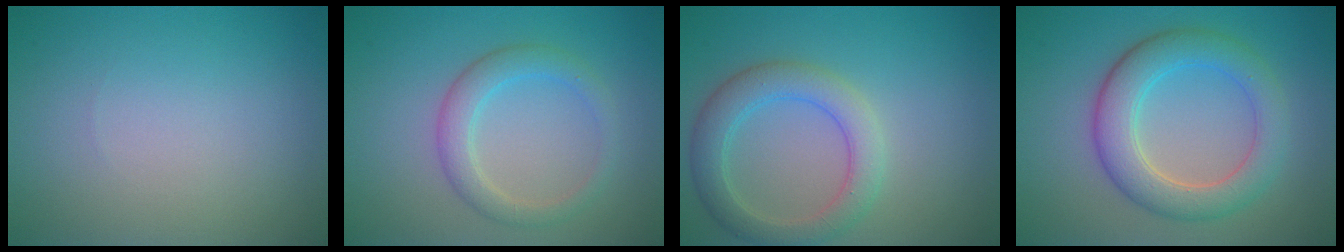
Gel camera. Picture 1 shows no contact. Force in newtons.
{"total": 2.8, "press": 2.8, "slide": 0.1}
{"total": 4.1, "press": 4.1, "slide": 0.1}
{"total": 5.6, "press": 5.6, "slide": 0.4}